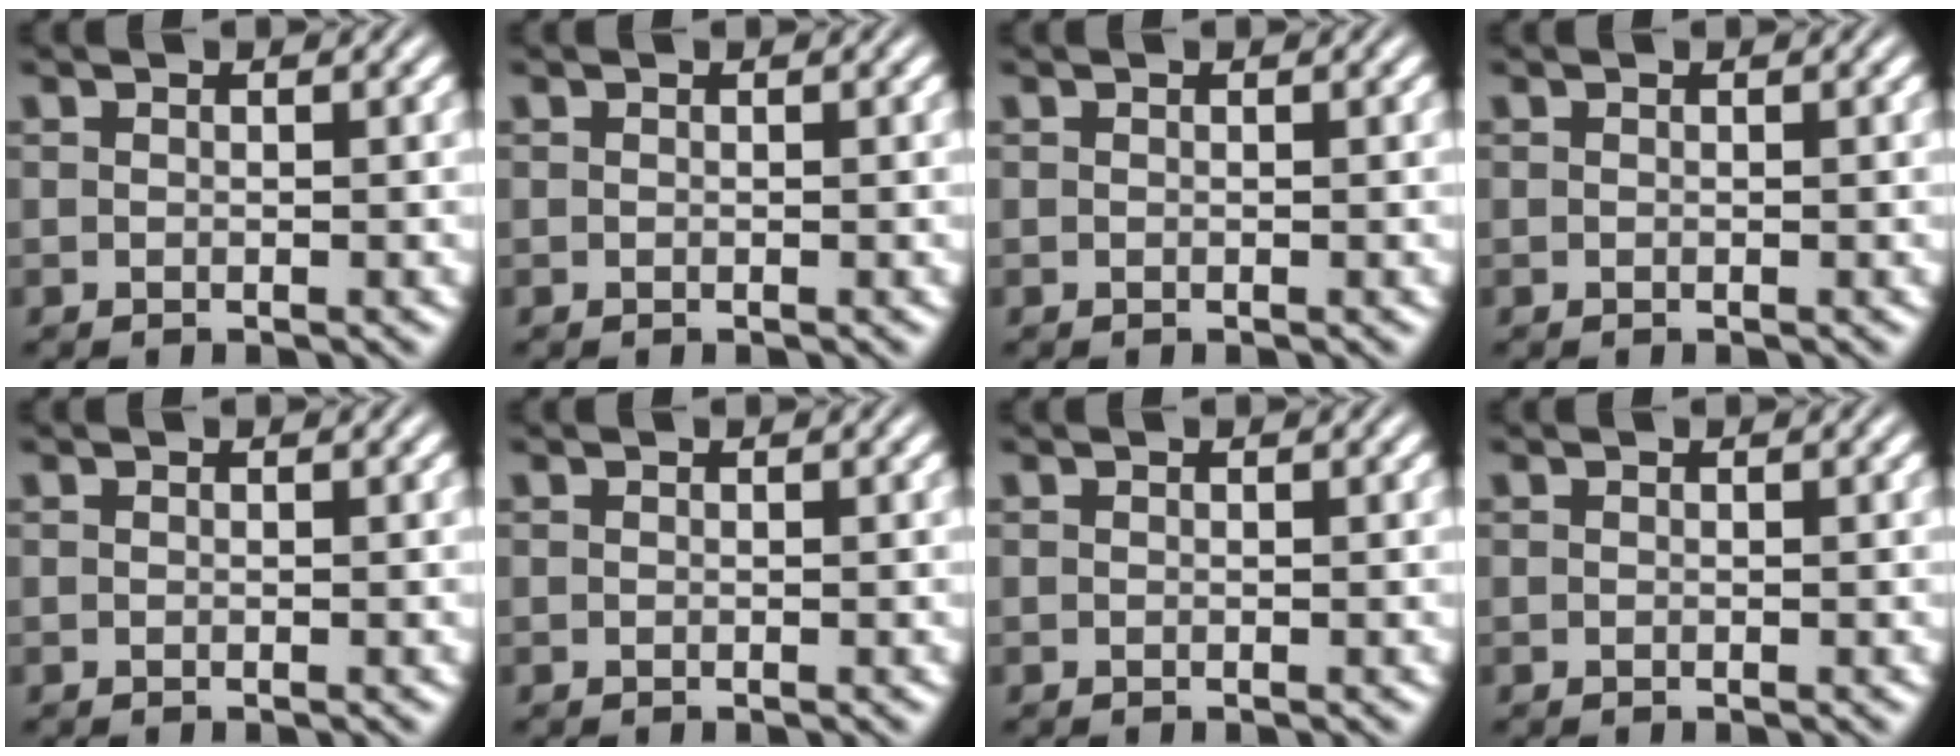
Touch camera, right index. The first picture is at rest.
{"total": 0.0}
{"total": 0.0}
{"total": 0.0}
{"total": 0.0}
{"total": 0.0}
{"total": 0.0}
{"total": 0.0}